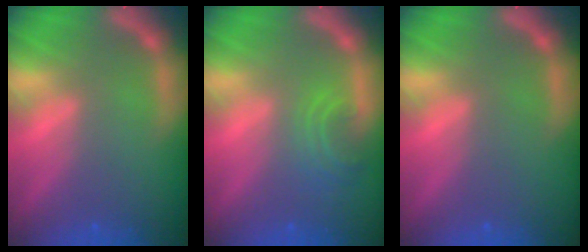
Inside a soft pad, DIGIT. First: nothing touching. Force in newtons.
{"total": 2.9}
{"total": 0.0}